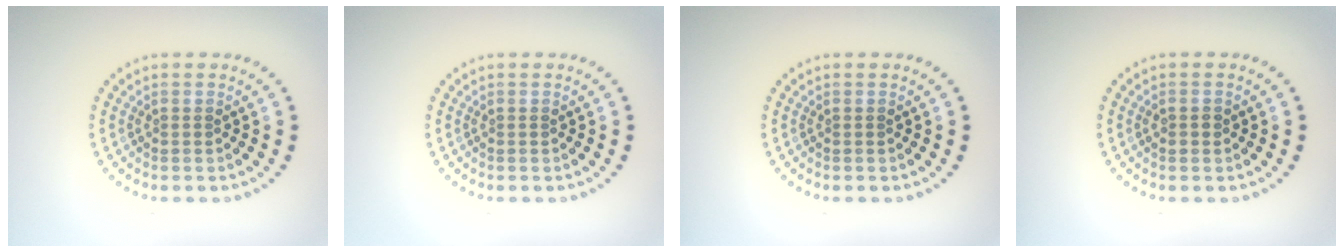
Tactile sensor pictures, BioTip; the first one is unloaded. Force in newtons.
{"total": 0.0}
{"total": 0.0}
{"total": 0.9, "press": 0.9, "slide": 0.0}